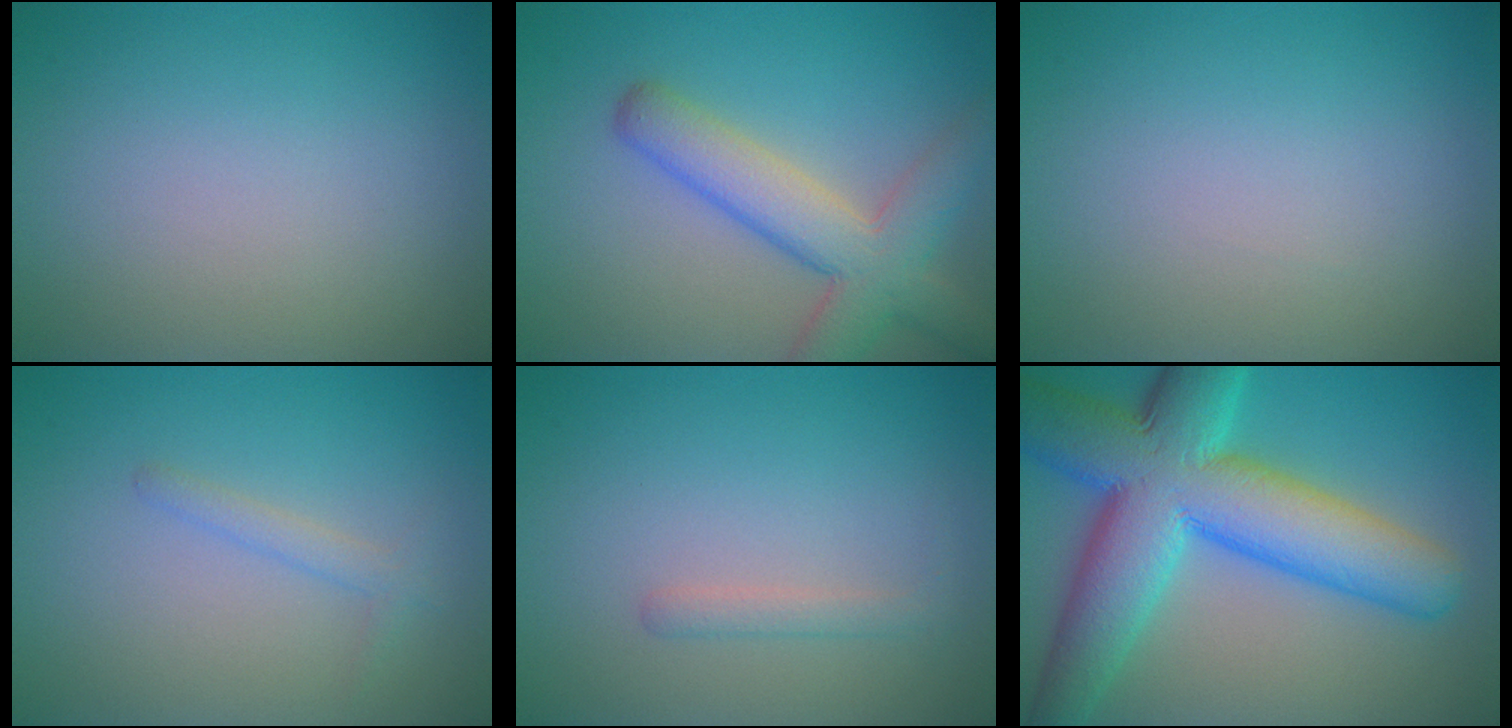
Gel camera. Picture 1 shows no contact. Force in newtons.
{"total": 6.3, "press": 6.3, "slide": 0.4}
{"total": 0.0}
{"total": 1.3, "press": 1.3, "slide": 0.0}
{"total": 1.2, "press": 1.2, "slide": 0.1}
{"total": 13.1, "press": 13.1, "slide": 0.6}